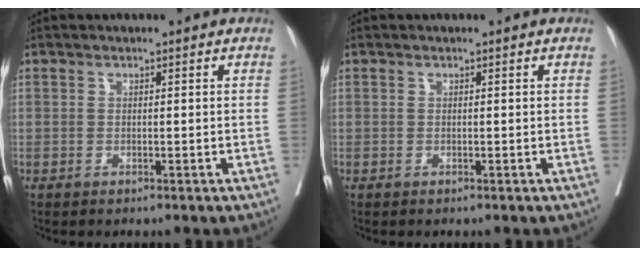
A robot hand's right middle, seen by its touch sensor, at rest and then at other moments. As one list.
[{"total": 0.0}]